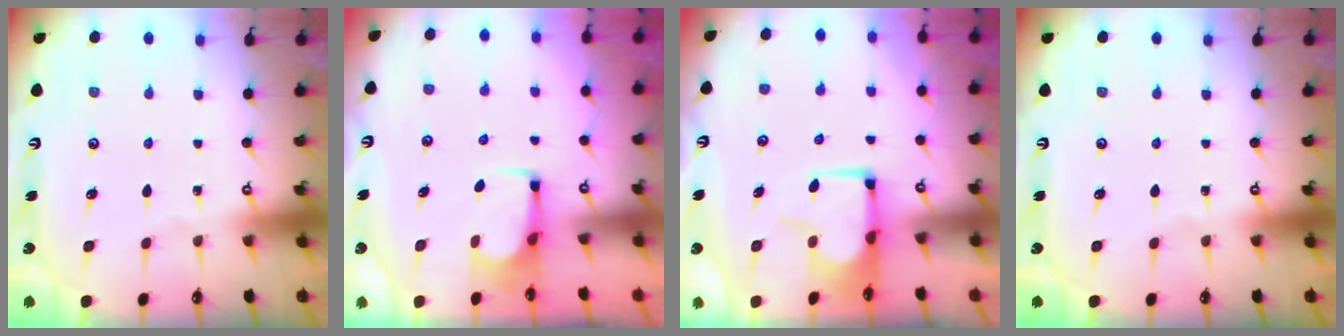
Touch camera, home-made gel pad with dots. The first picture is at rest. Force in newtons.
{"total": 2.3, "press": 2.3, "slide": 0.3}
{"total": 6.3, "press": 6.2, "slide": 1.2}
{"total": 0.0}